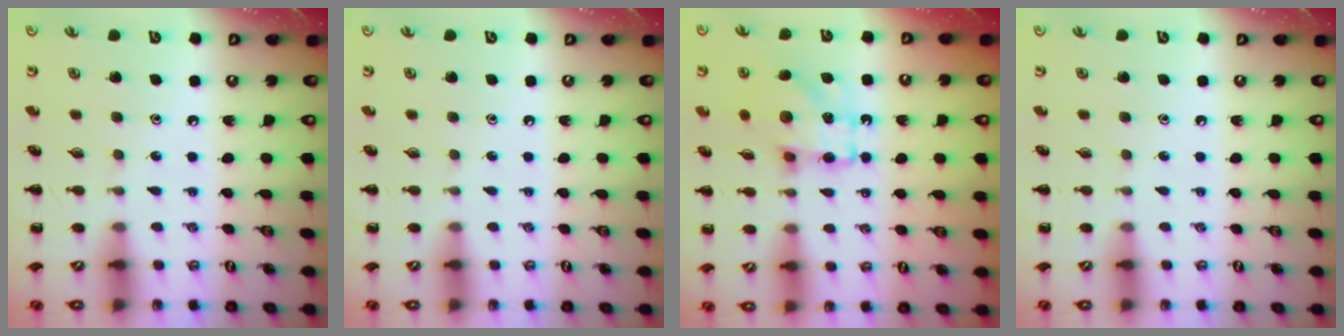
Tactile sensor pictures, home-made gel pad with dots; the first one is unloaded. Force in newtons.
{"total": 0.0}
{"total": 10.7, "press": 10.6, "slide": 1.2}
{"total": 0.0}